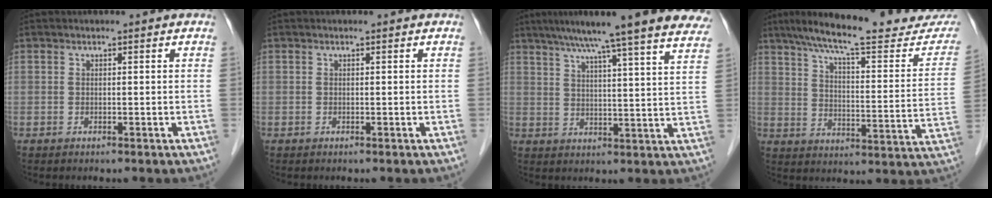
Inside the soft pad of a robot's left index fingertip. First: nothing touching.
{"total": 0.0}
{"total": 22.5, "force": [18.8, 0.5, 12.4], "torque": [-0.192, 0.002, 0.239]}
{"total": 23.4, "force": [20.3, 3.1, 11.3], "torque": [-0.163, -0.028, 0.266]}